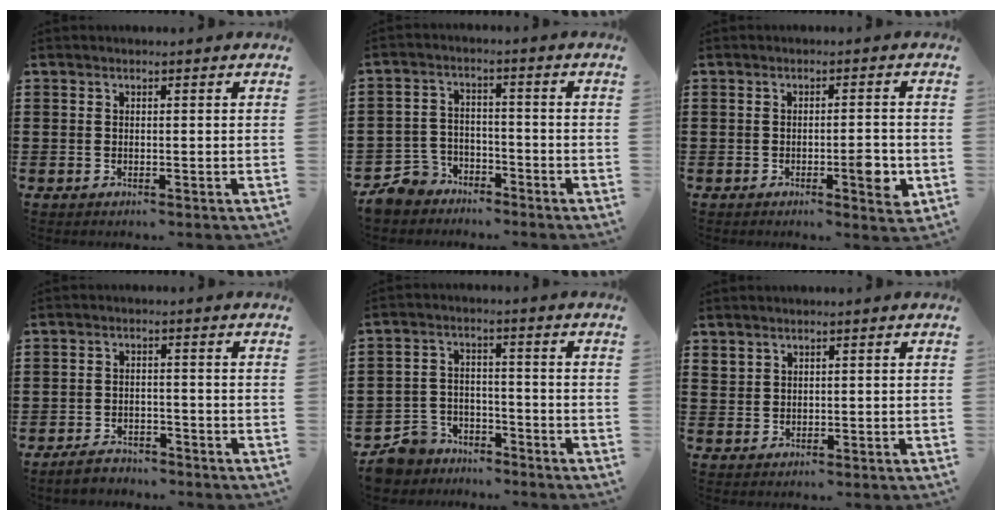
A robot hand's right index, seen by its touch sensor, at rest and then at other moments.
{"total": 5.5, "force": [-4.7, 2.6, 0.9], "torque": [-0.055, 0.004, -0.105]}
{"total": 4.6, "force": [-1.5, 0.9, 4.2], "torque": [-0.057, -0.004, -0.025]}
{"total": 2.7, "force": [-2.5, 0.7, 0.5], "torque": [-0.012, 0.007, -0.052]}
{"total": 6.1, "force": [-5.6, 2.2, 0.7], "torque": [-0.040, 0.010, -0.119]}
{"total": 1.5, "force": [1.3, 0.7, 0.0], "torque": [-0.002, 0.003, 0.027]}